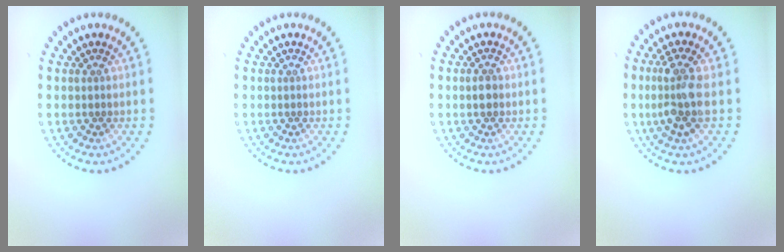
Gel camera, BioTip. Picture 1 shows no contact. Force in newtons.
{"total": 0.0}
{"total": 1.3, "press": 1.3, "slide": 0.1}
{"total": 3.3, "press": 3.0, "slide": 1.4}